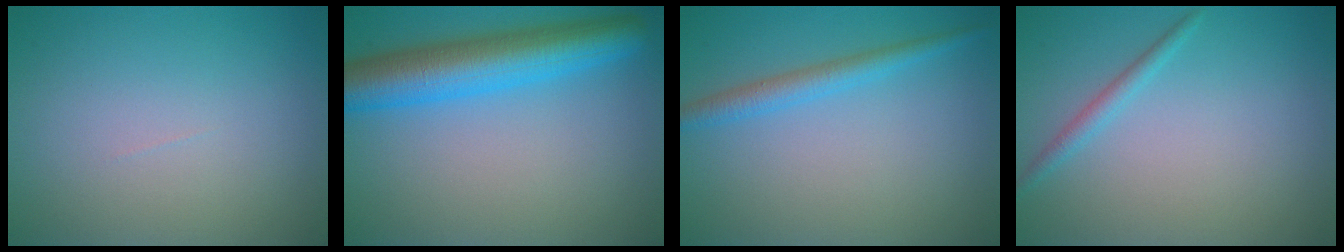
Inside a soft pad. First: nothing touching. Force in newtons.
{"total": 7.7, "press": 7.7, "slide": 0.3}
{"total": 2.3, "press": 2.3, "slide": 0.1}
{"total": 1.4, "press": 1.4, "slide": 0.1}